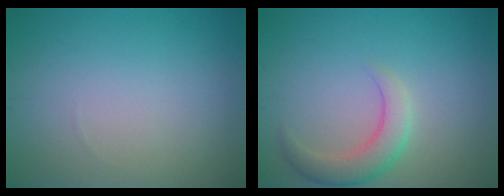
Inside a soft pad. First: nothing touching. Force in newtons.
{"total": 3.2, "press": 3.2, "slide": 0.2}